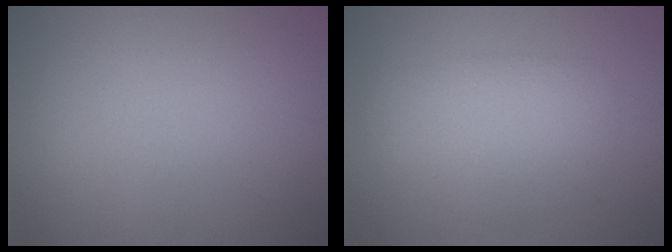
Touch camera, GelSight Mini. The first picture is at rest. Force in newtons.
{"total": 3.8, "press": 3.8, "slide": 0.1}